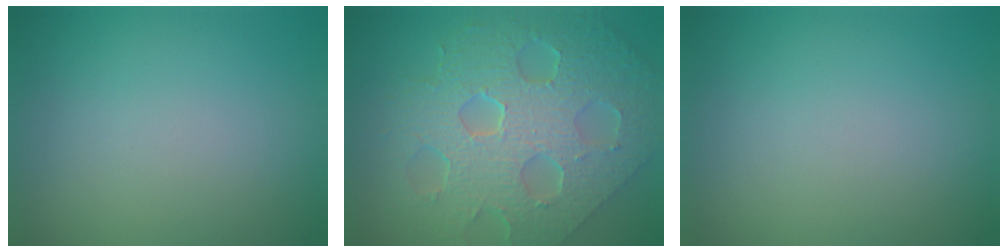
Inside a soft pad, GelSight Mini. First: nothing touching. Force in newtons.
{"total": 9.8, "press": 6.8, "slide": 7.0}
{"total": 0.0}